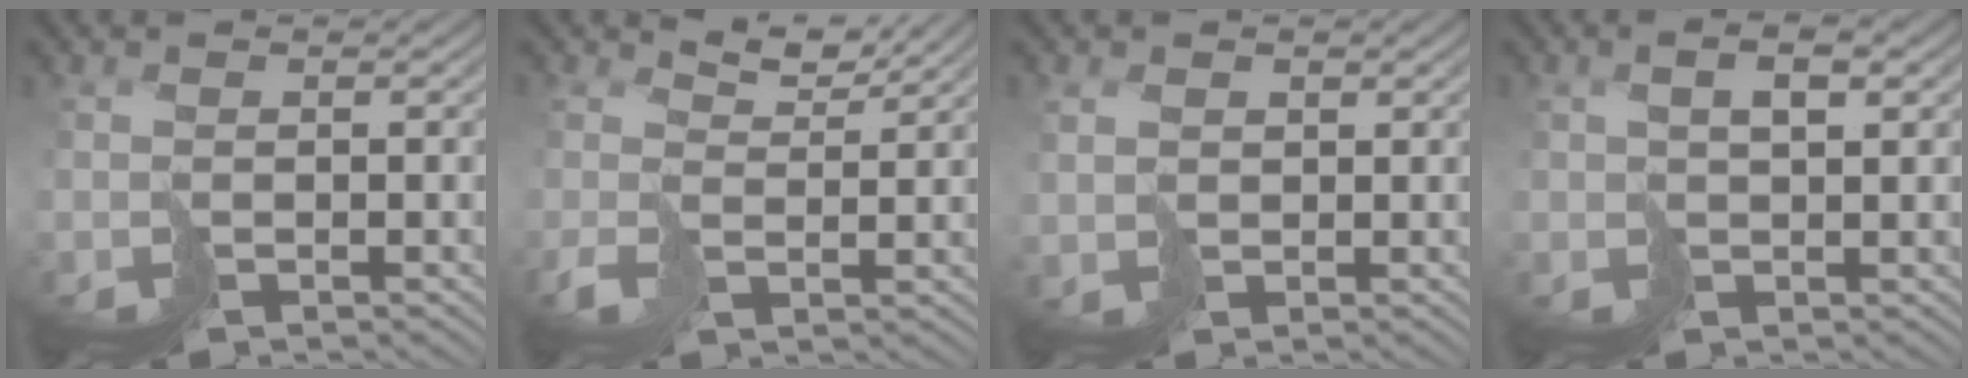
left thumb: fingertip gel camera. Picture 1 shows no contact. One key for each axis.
{"total": 3.7, "fx": 1.8, "fy": 1.7, "fz": 2.8, "tx": -0.067, "ty": -0.004, "tz": 0.031}
{"total": 2.0, "fx": 1.3, "fy": 1.4, "fz": -0.1, "tx": -0.004, "ty": 0.001, "tz": 0.028}
{"total": 2.9, "fx": 1.3, "fy": 1.0, "fz": 2.3, "tx": -0.049, "ty": 0.006, "tz": 0.025}